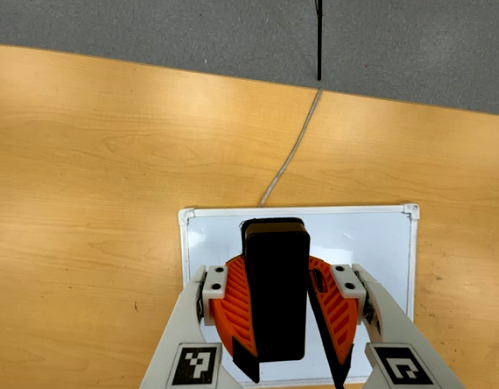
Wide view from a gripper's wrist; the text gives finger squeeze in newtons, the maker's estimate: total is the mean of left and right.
{"total": 9.3, "left": 9.4, "right": 9.2}